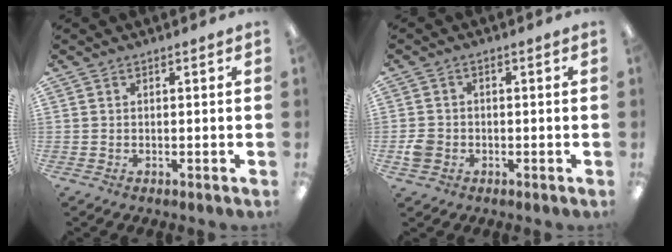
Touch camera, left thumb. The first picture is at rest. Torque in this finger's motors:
{"motor_torque": [-0.07, 0.09, -0.14, 0.06, 0.00]}